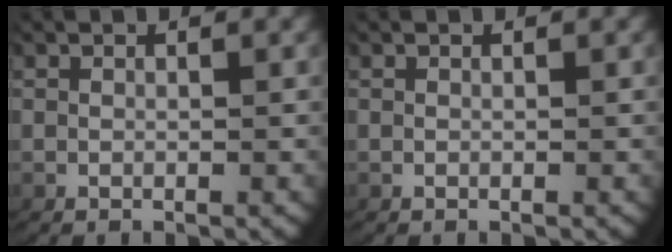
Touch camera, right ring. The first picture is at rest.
{"total": 0.0}